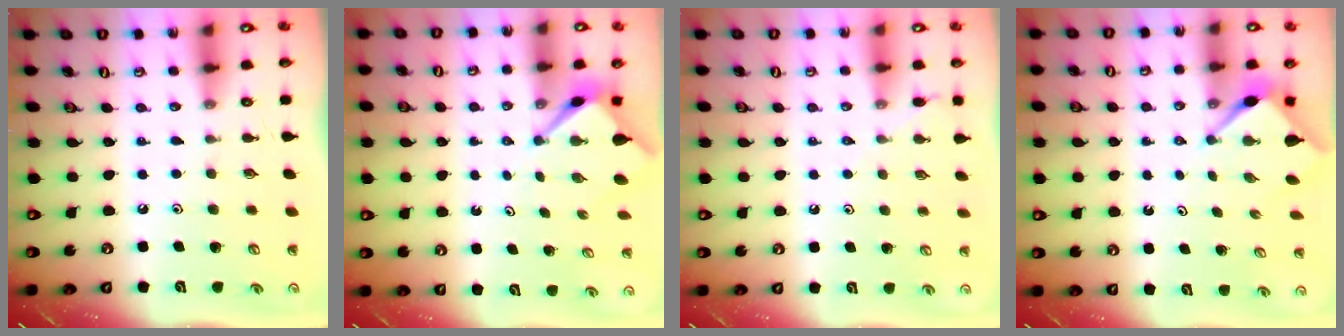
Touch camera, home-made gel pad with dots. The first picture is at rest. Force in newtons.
{"total": 3.0, "press": 3.0, "slide": 0.3}
{"total": 4.7, "press": 4.6, "slide": 0.6}
{"total": 2.9, "press": 2.9, "slide": 0.3}